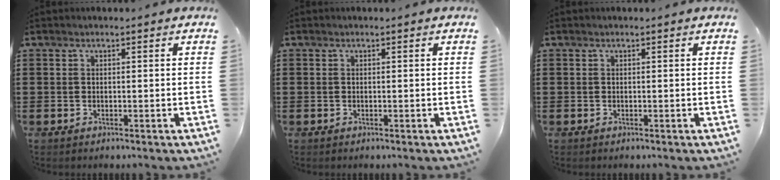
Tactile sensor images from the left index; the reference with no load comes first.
{"total": 0.0}
{"total": 0.0}